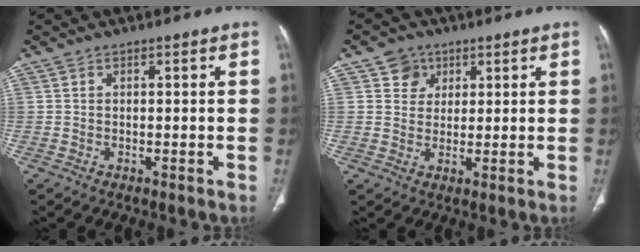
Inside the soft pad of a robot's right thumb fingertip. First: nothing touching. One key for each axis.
{"total": 4.6, "fx": 2.1, "fy": 4.0, "fz": 0.9, "tx": 0.009, "ty": -0.006, "tz": 0.034}